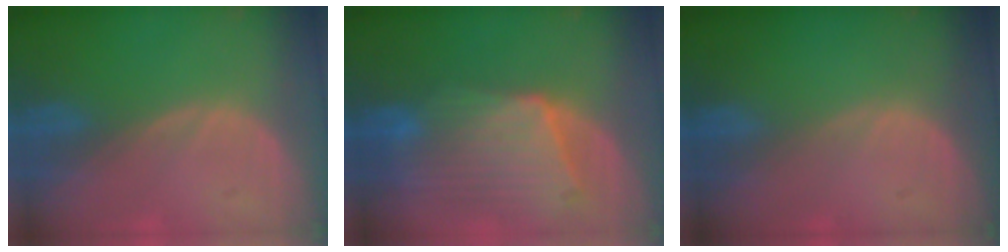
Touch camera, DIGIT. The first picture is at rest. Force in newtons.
{"total": 10.3, "press": 9.1, "slide": 4.9}
{"total": 0.0}